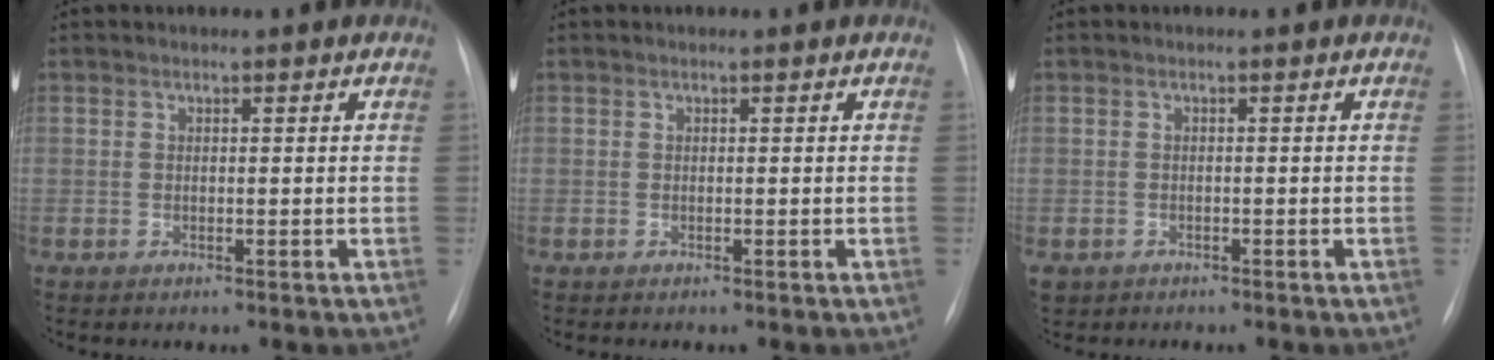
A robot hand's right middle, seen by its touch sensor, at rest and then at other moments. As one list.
[{"total": 0.0}, {"total": 2.6, "force": [-1.9, 1.8, 0.5], "torque": [-0.010, -0.002, -0.027]}]